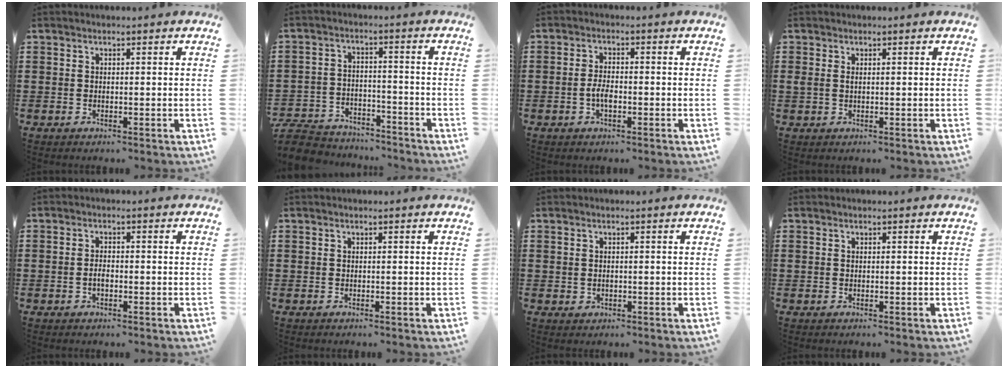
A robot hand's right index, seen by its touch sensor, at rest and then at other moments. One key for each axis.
{"total": 6.8, "fx": -6.5, "fy": 1.7, "fz": 1.2, "tx": -0.037, "ty": 0.012, "tz": -0.133}
{"total": 2.9, "fx": -1.0, "fy": 1.2, "fz": 2.4, "tx": -0.052, "ty": 0.000, "tz": -0.020}
{"total": 0.7, "fx": 0.3, "fy": 0.3, "fz": 0.6, "tx": -0.013, "ty": 0.003, "tz": 0.005}
{"total": 1.5, "fx": -0.6, "fy": 0.7, "fz": 1.3, "tx": -0.024, "ty": 0.002, "tz": -0.011}
{"total": 0.0}
{"total": 0.7, "fx": 0.1, "fy": 0.6, "fz": 0.3, "tx": -0.008, "ty": 0.005, "tz": 0.001}
{"total": 0.0}